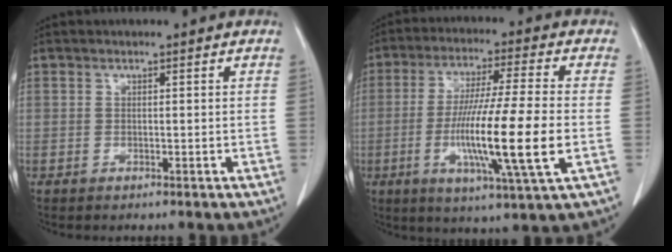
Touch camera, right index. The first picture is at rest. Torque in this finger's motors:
{"motor_torque": [1.70, -0.44, 1.06, 0.21]}